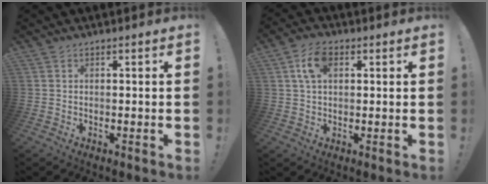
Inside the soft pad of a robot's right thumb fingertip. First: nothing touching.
{"total": 7.6, "force": [2.5, 4.5, 5.6], "torque": [-0.098, 0.009, 0.047]}